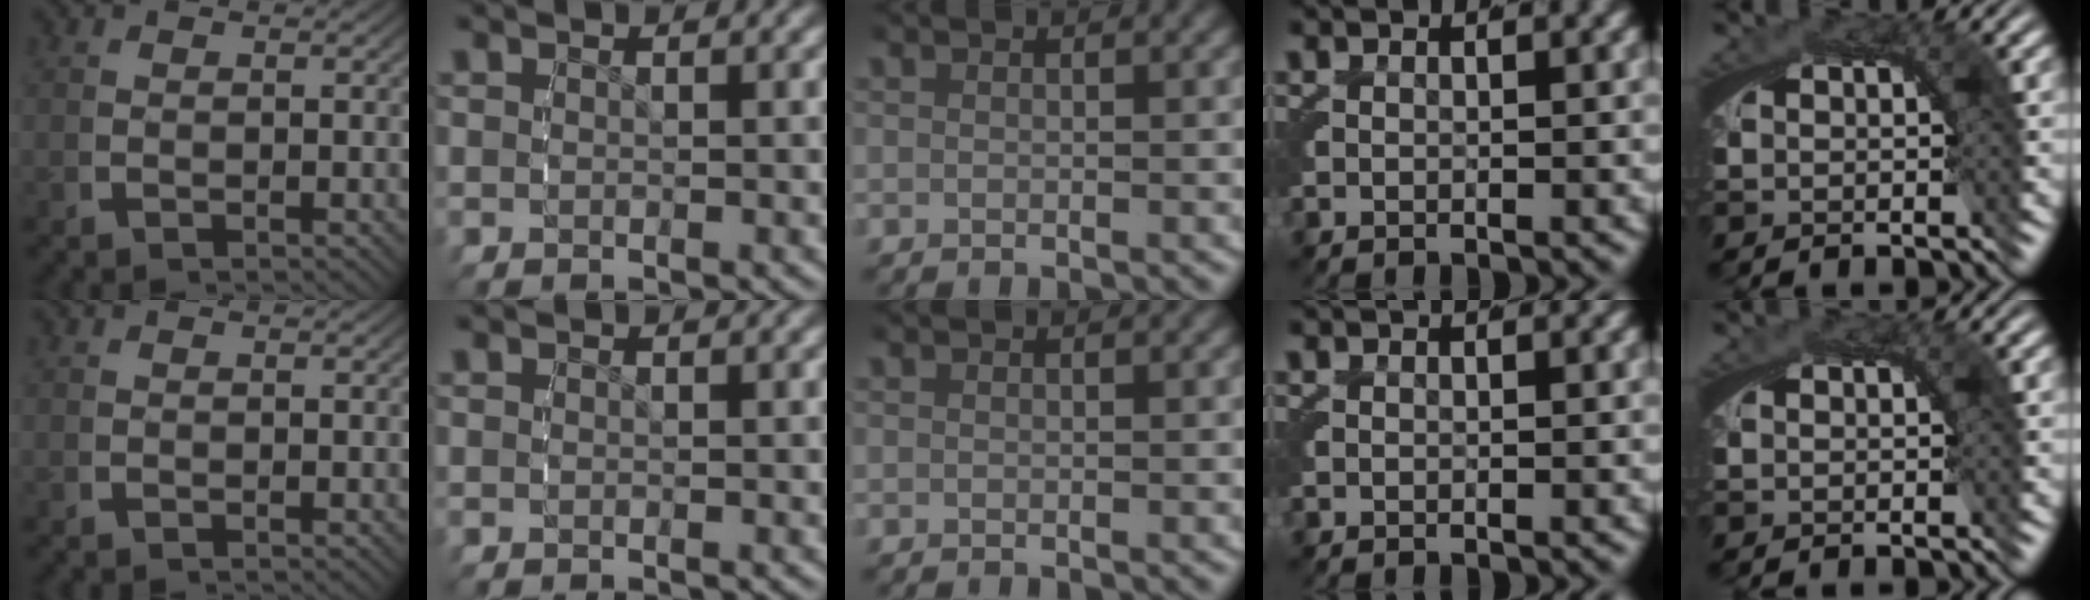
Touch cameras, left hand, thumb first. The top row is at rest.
{}